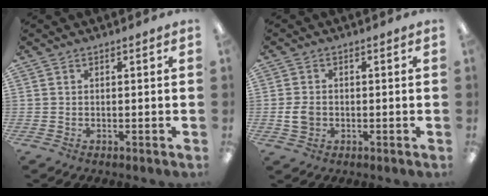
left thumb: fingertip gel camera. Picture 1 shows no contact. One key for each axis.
{"total": 4.1, "fx": -0.5, "fy": 3.3, "fz": 2.4, "tx": -0.048, "ty": 0.005, "tz": -0.009}